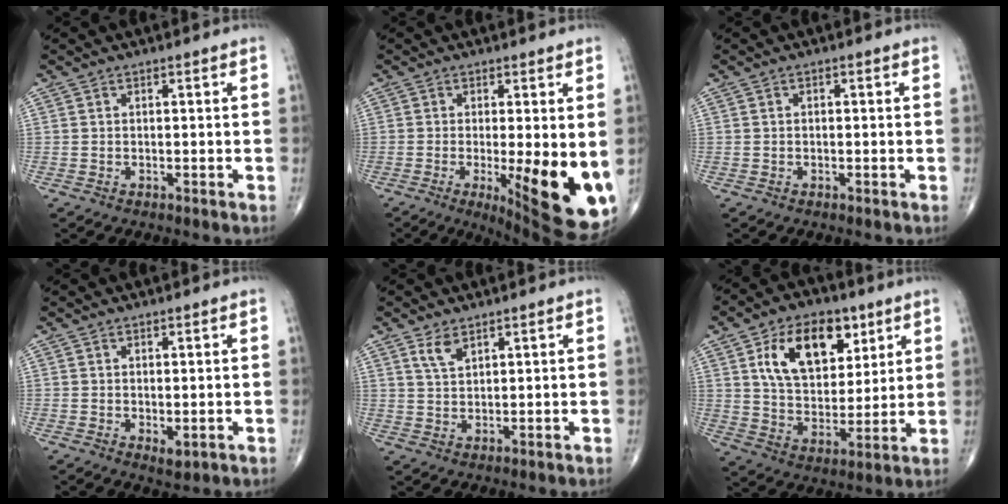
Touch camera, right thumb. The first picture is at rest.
{"total": 16.1, "force": [-3.1, 4.5, 15.2], "torque": [-0.177, -0.028, -0.025]}
{"total": 0.0}
{"total": 2.1, "force": [-0.2, 1.0, 1.8], "torque": [-0.026, -0.008, 0.001]}
{"total": 3.4, "force": [2.2, 1.5, 2.1], "torque": [-0.035, -0.011, 0.049]}
{"total": 16.8, "force": [7.0, 10.4, 11.2], "torque": [-0.141, -0.025, 0.129]}